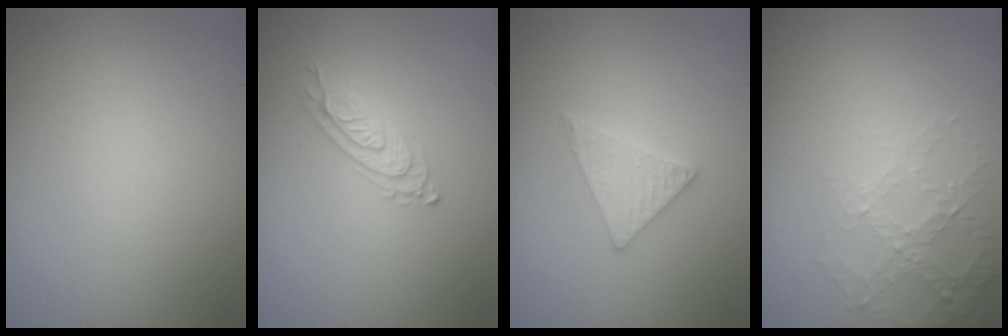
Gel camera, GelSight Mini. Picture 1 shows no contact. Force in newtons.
{"total": 2.2, "press": 2.0, "slide": 0.8}
{"total": 2.4, "press": 2.4, "slide": 0.3}
{"total": 2.8, "press": 2.7, "slide": 0.8}